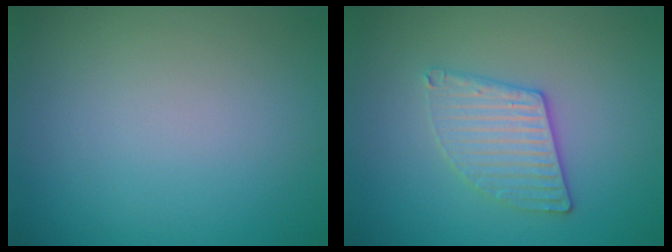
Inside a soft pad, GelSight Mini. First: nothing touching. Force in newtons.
{"total": 3.3, "press": 3.1, "slide": 1.0}